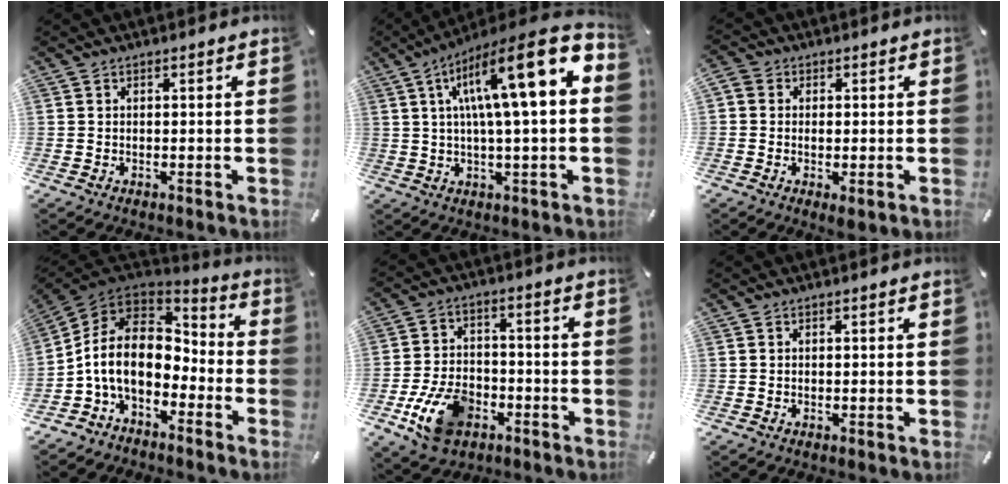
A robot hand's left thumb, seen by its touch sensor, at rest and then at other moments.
{"total": 19.3, "force": [6.6, 3.7, 17.8], "torque": [-0.283, -0.042, 0.093]}
{"total": 2.4, "force": [-0.3, 2.0, 1.4], "torque": [-0.027, 0.006, -0.007]}
{"total": 12.8, "force": [-2.7, 9.0, 8.7], "torque": [-0.196, 0.010, -0.054]}
{"total": 12.4, "force": [-5.5, 8.2, 7.6], "torque": [-0.152, 0.024, -0.098]}
{"total": 0.0}